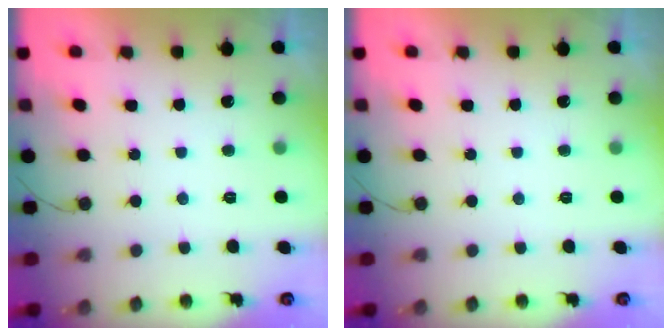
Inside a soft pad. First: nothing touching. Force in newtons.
{"total": 0.0}